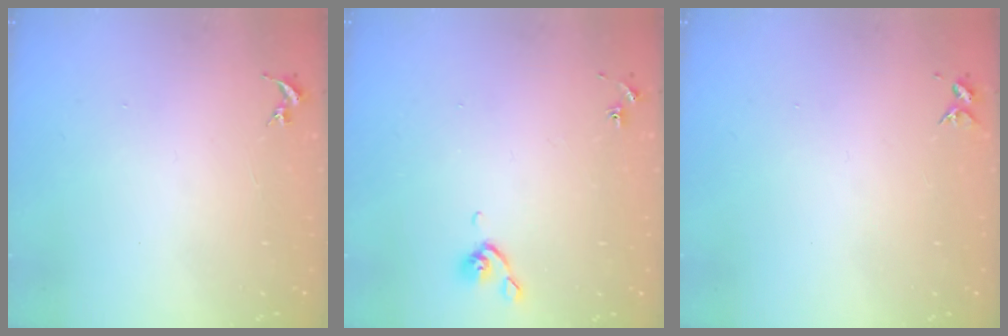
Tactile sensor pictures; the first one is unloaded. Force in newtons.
{"total": 4.8, "press": 4.6, "slide": 1.0}
{"total": 3.7, "press": 3.6, "slide": 0.4}